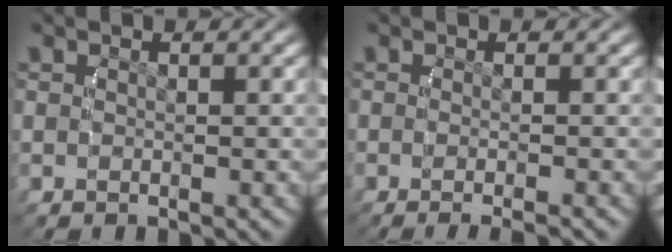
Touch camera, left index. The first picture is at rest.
{"total": 2.6, "force": [-2.2, 0.2, 1.4], "torque": [-0.016, -0.005, -0.029]}